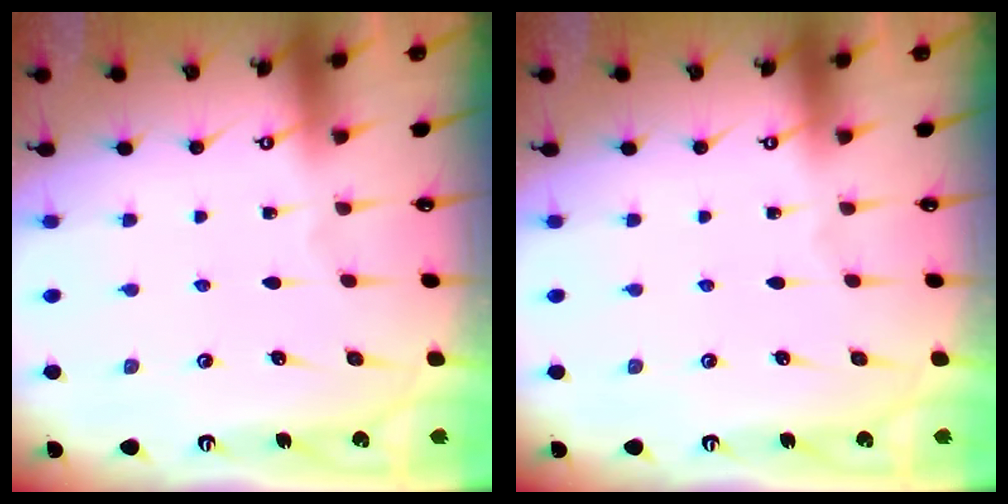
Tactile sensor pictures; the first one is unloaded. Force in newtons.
{"total": 0.0}